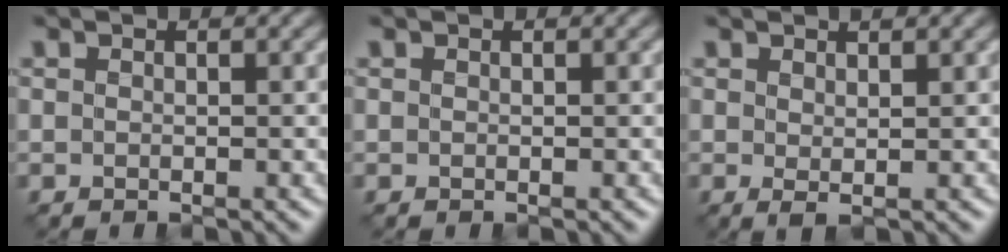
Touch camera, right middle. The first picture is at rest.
{"total": 0.0}
{"total": 1.3, "force": [0.6, 0.2, 1.2], "torque": [-0.023, -0.008, 0.010]}